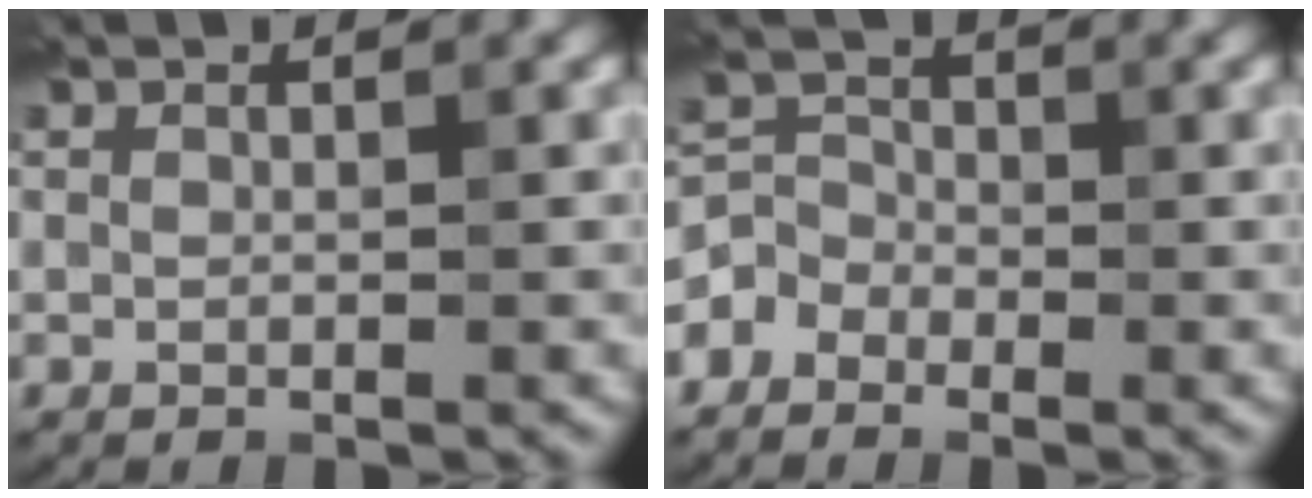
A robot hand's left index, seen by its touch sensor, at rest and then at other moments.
{"total": 4.0, "force": [-2.9, 2.7, 0.6], "torque": [0.007, 0.012, -0.069]}